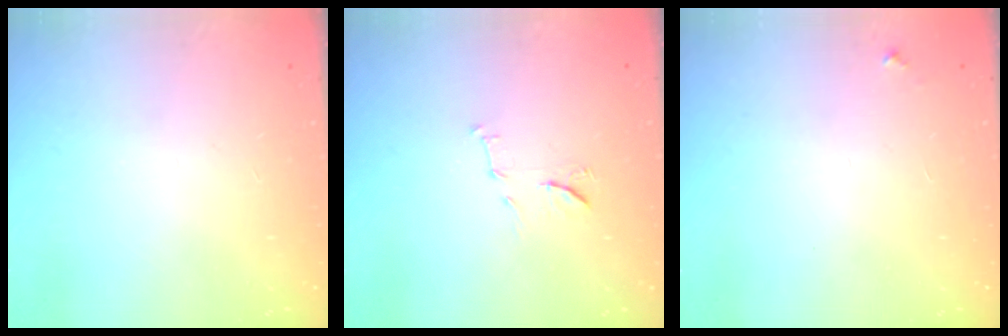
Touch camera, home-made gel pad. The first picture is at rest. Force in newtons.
{"total": 7.4, "press": 7.3, "slide": 0.6}
{"total": 3.3, "press": 3.2, "slide": 0.3}